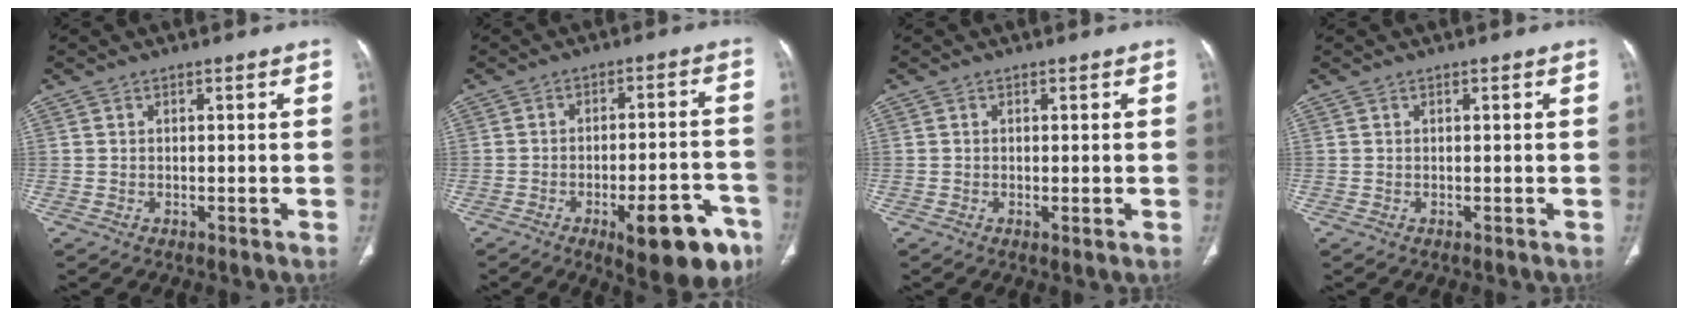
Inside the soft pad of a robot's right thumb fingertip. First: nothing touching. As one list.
[{"total": 14.7, "force": [-7.7, 5.0, 11.5], "torque": [-0.120, 0.042, -0.094]}, {"total": 1.0, "force": [-0.2, 0.2, 0.9], "torque": [-0.021, -0.005, -0.002]}, {"total": 0.0}]